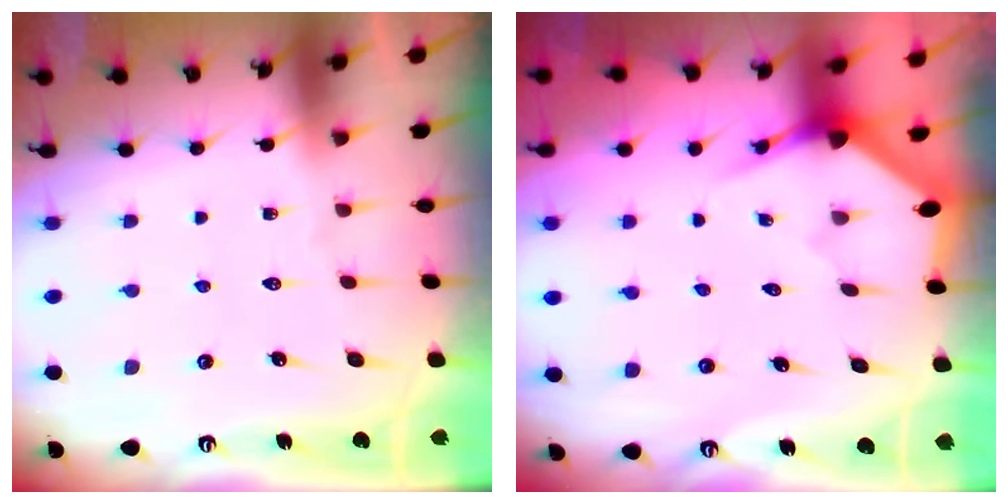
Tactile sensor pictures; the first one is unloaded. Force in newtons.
{"total": 3.4, "press": 3.4, "slide": 0.1}